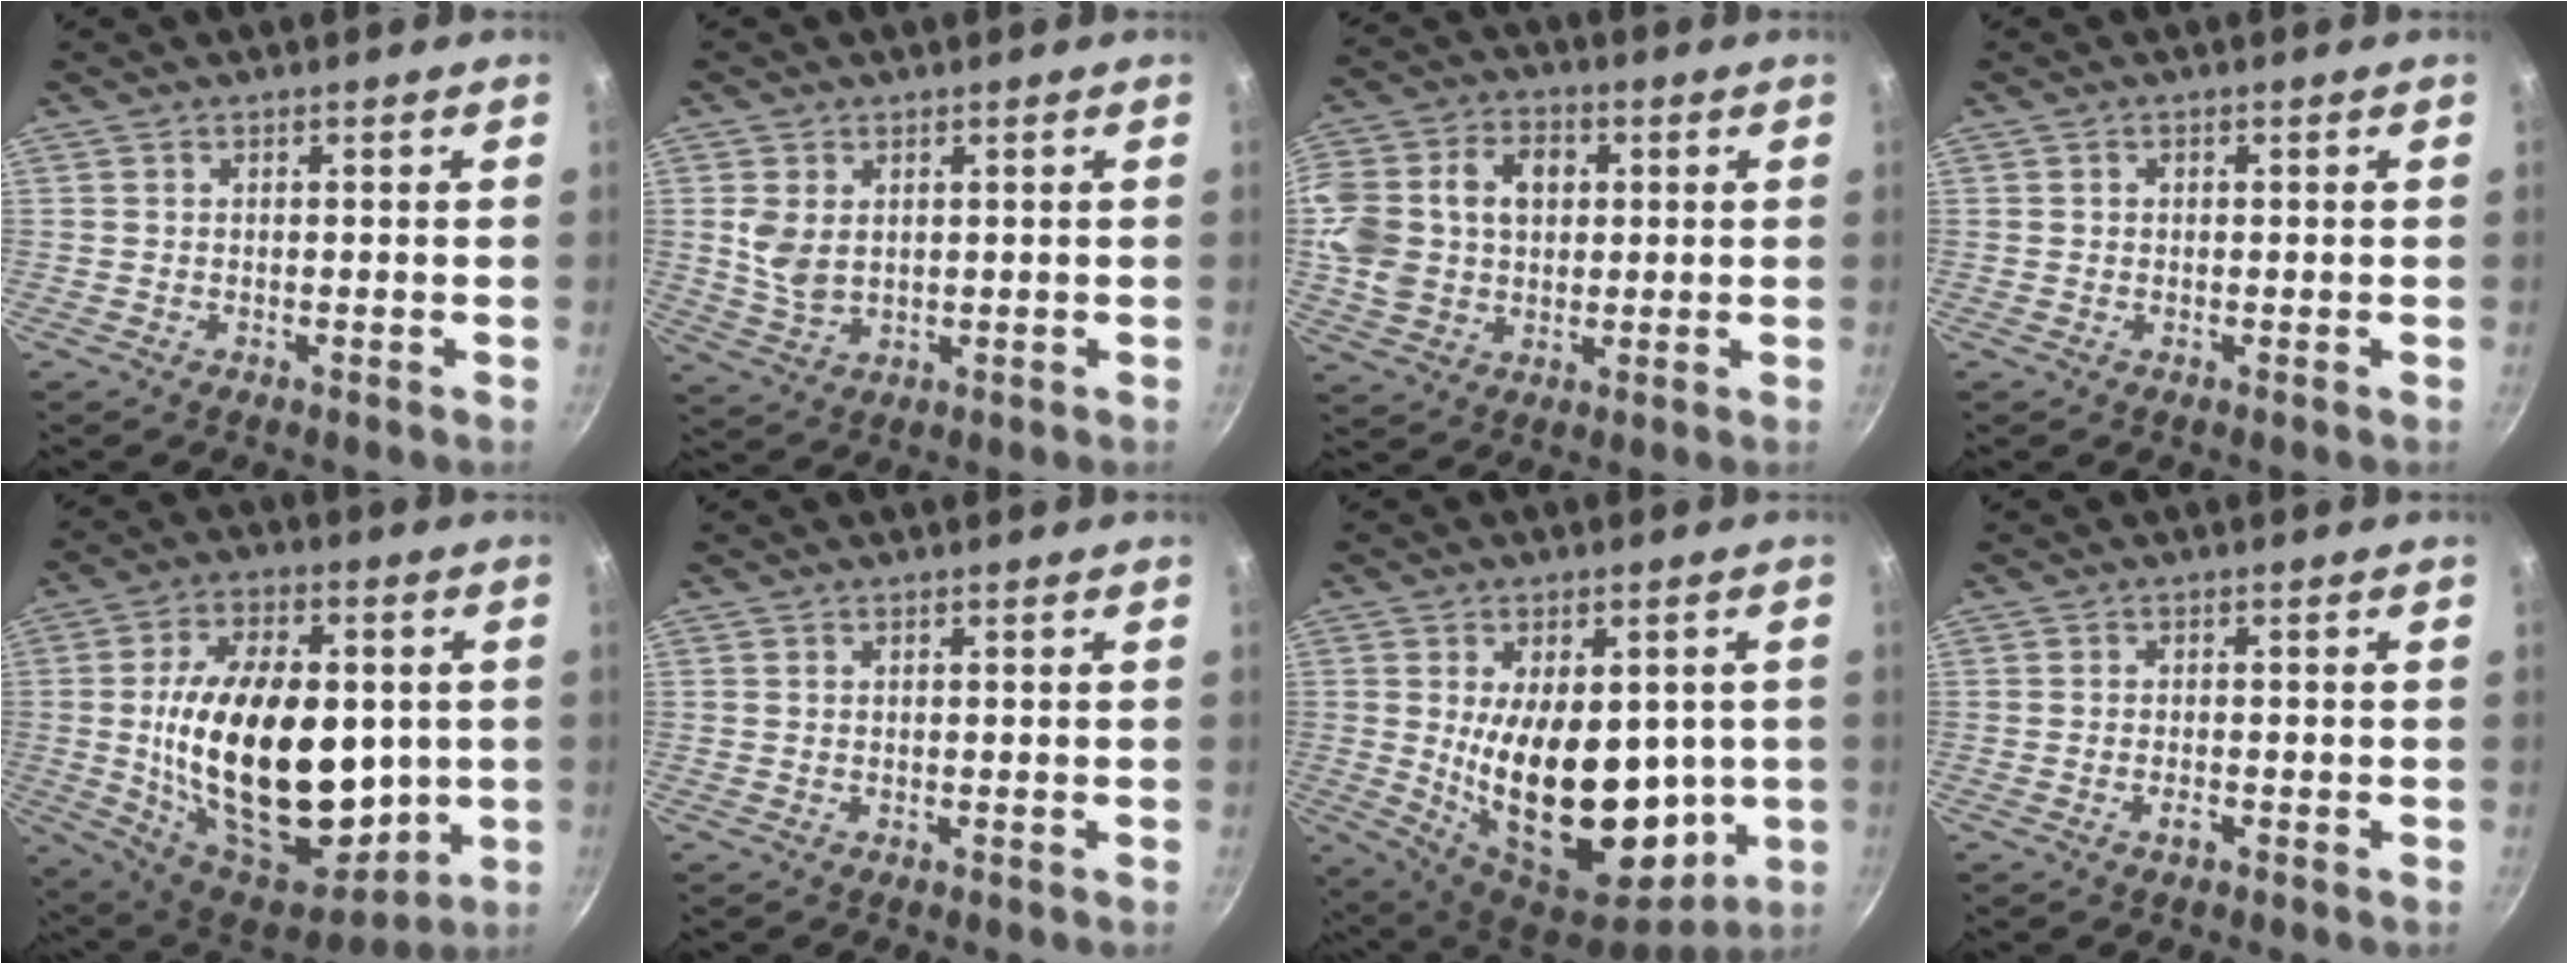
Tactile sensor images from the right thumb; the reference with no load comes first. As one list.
[{"total": 6.3, "force": [1.4, 4.3, 4.3], "torque": [-0.080, -0.014, 0.035]}, {"total": 16.6, "force": [2.6, 12.7, 10.3], "torque": [-0.197, 0.024, 0.043]}, {"total": 0.7, "force": [0.1, 0.6, 0.2], "torque": [-0.001, 0.003, 0.000]}, {"total": 29.5, "force": [0.1, 17.0, 24.1], "torque": [-0.382, -0.009, 0.013]}, {"total": 0.0}, {"total": 22.3, "force": [-0.4, 12.8, 18.3], "torque": [-0.256, -0.032, 0.014]}, {"total": 1.6, "force": [-0.8, 0.7, 1.2], "torque": [-0.025, 0.006, -0.017]}]